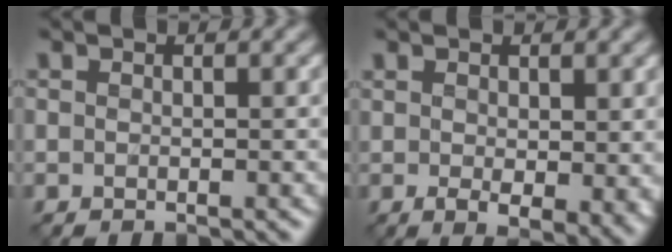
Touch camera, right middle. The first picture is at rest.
{"total": 4.1, "force": [0.1, 1.6, 3.8], "torque": [-0.061, -0.013, 0.011]}